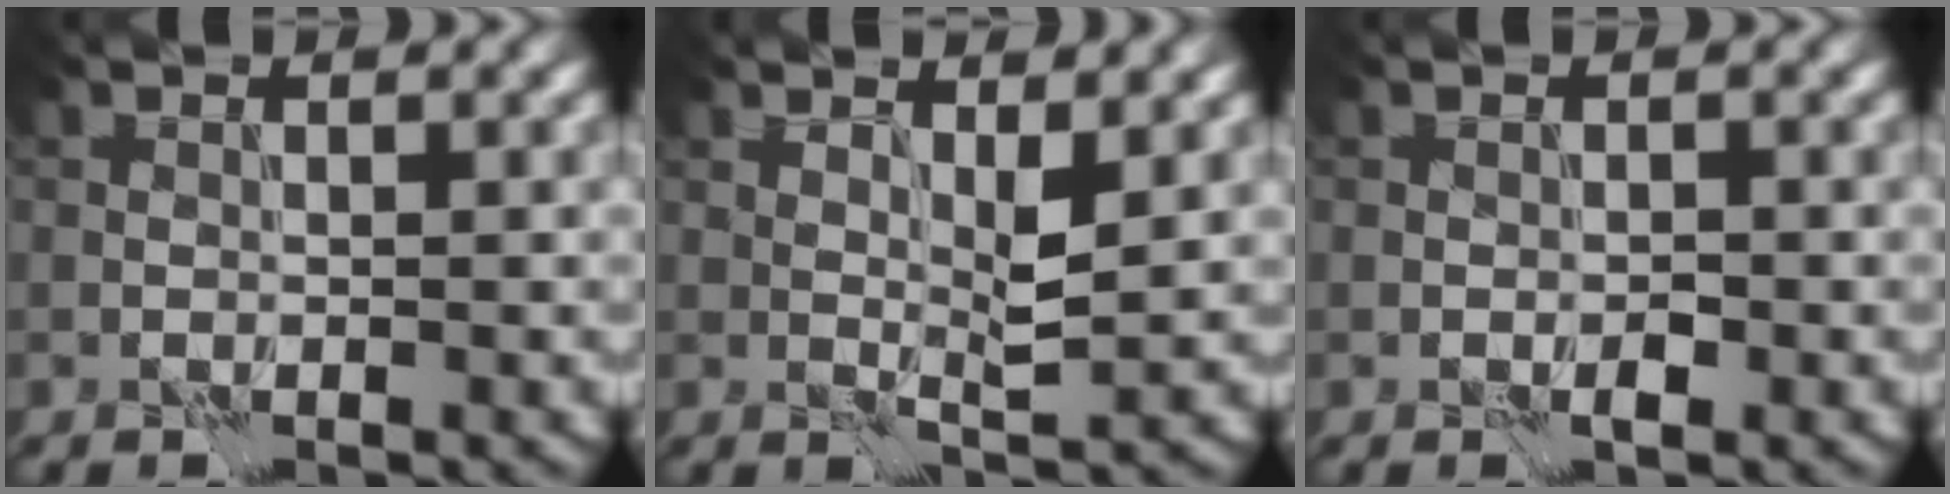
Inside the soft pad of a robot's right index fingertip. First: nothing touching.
{"total": 2.2, "force": [1.0, 0.3, 2.0], "torque": [-0.034, -0.005, 0.017]}
{"total": 0.9, "force": [-0.4, 0.4, 0.7], "torque": [-0.011, 0.003, -0.008]}